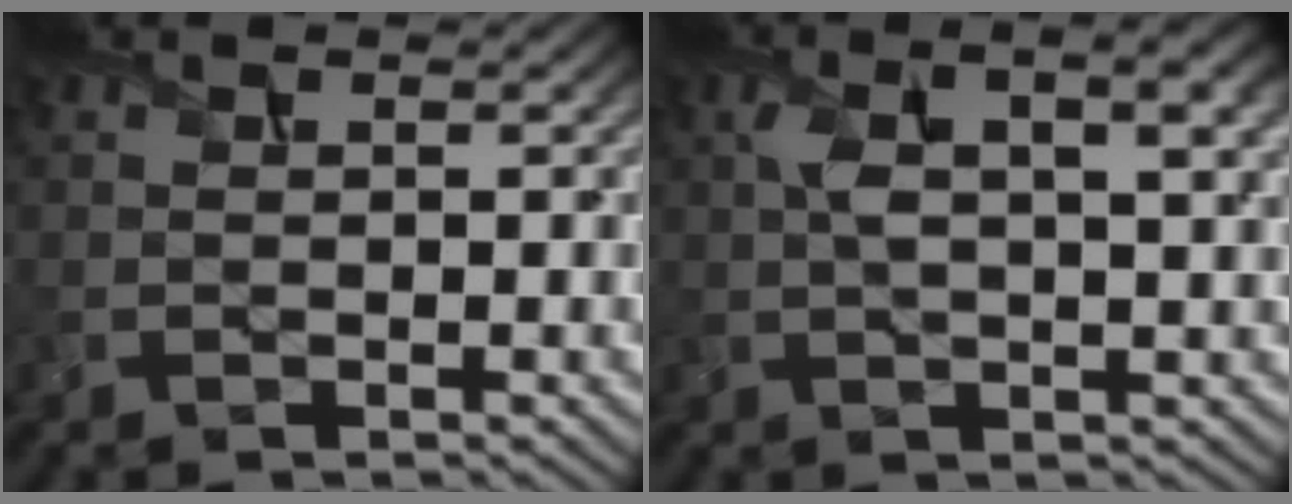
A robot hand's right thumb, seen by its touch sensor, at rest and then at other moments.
{"total": 7.0, "force": [2.1, 2.4, 6.3], "torque": [-0.118, 0.006, 0.034]}